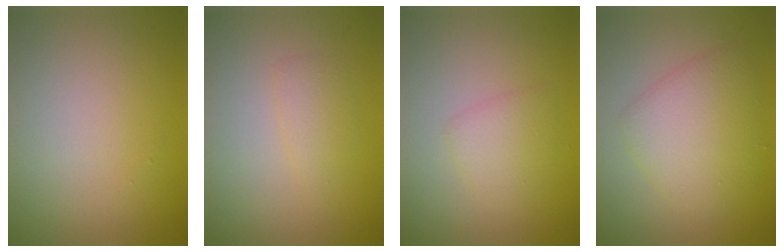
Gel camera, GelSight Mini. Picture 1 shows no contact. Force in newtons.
{"total": 1.3, "press": 1.3, "slide": 0.0}
{"total": 1.9, "press": 1.9, "slide": 0.1}
{"total": 4.5, "press": 4.5, "slide": 0.1}